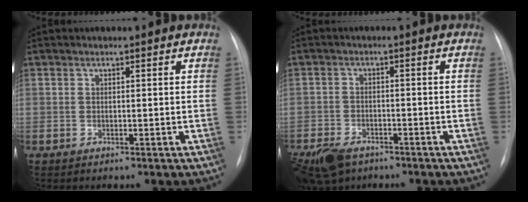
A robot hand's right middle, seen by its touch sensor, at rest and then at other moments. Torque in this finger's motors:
{"motor_torque": [0.70, -0.66, 0.16, 0.06]}